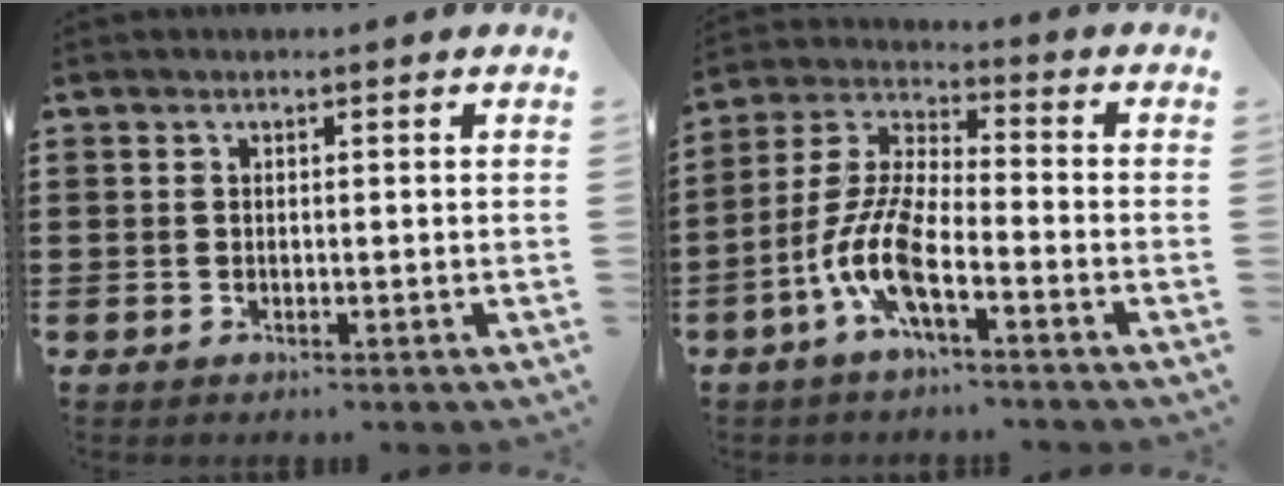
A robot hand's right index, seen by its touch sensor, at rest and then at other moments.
{"total": 9.2, "force": [-4.5, 2.3, 7.7], "torque": [-0.192, -0.013, -0.092]}